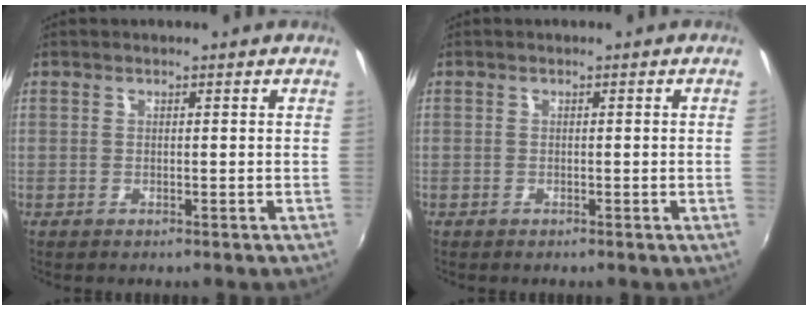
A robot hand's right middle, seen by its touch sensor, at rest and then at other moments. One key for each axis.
{"total": 0.5, "fx": 0.0, "fy": -0.3, "fz": 0.4, "tx": -0.006, "ty": 0.000, "tz": -0.002}